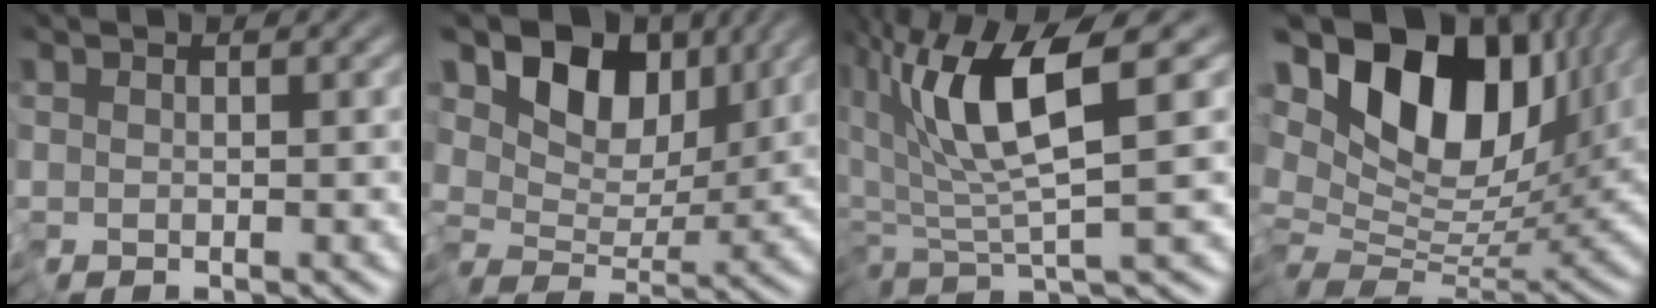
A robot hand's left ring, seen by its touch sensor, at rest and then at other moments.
{"total": 7.6, "force": [3.8, 4.7, 4.7], "torque": [-0.073, -0.003, 0.059]}
{"total": 7.1, "force": [2.4, 1.2, 6.5], "torque": [-0.140, 0.003, 0.041]}
{"total": 15.1, "force": [5.6, 8.6, 11.0], "torque": [-0.208, 0.034, 0.088]}